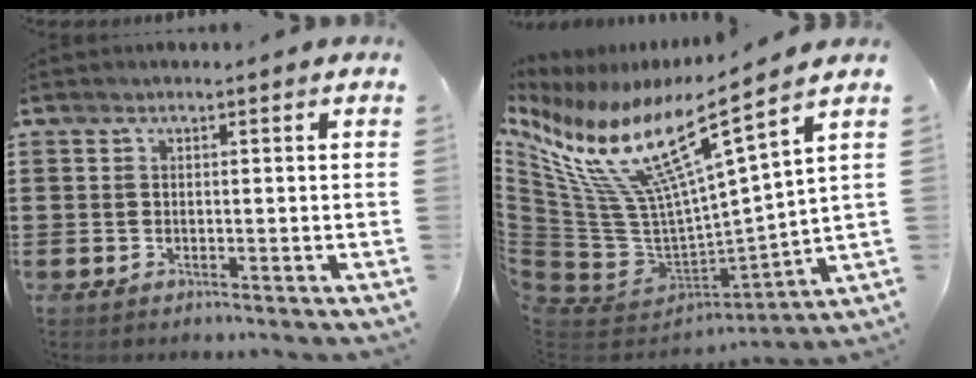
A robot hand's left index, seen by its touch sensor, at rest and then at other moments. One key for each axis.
{"total": 14.0, "fx": 9.0, "fy": 2.9, "fz": 10.2, "tx": -0.238, "ty": -0.073, "tz": 0.147}